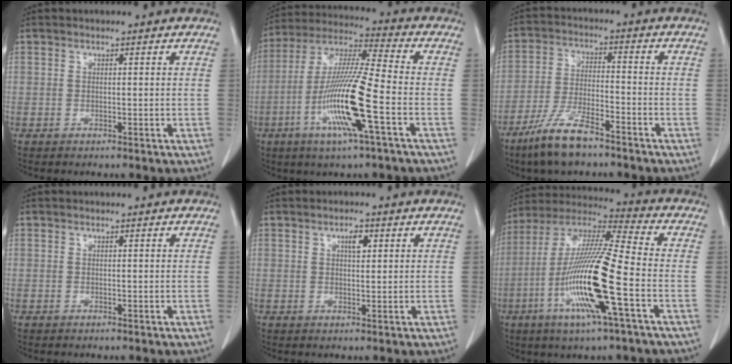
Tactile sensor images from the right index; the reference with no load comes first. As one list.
[{"total": 15.2, "force": [-5.0, 0.0, 14.4], "torque": [-0.291, -0.013, -0.102]}, {"total": 9.3, "force": [-6.8, 1.9, 6.1], "torque": [-0.129, -0.017, -0.130]}, {"total": 0.0}, {"total": 2.2, "force": [1.0, 0.9, 1.8], "torque": [-0.031, -0.001, 0.016]}, {"total": 18.1, "force": [-5.5, 0.5, 17.2], "torque": [-0.350, -0.015, -0.111]}]